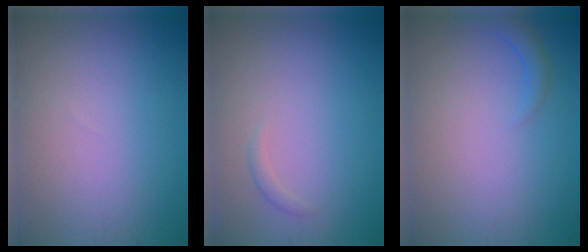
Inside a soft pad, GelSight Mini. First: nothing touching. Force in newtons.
{"total": 0.7, "press": 0.7, "slide": 0.0}
{"total": 1.3, "press": 1.3, "slide": 0.2}